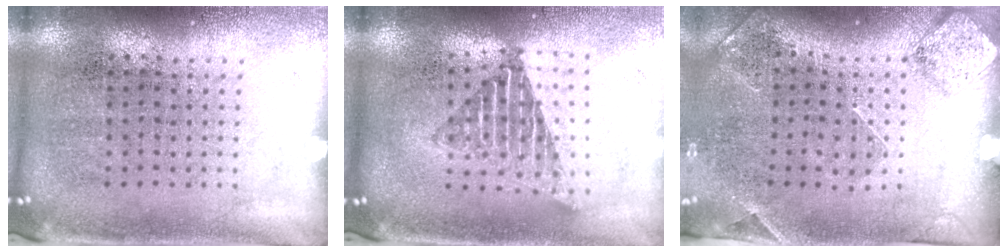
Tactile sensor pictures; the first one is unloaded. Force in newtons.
{"total": 1.7, "press": 1.4, "slide": 1.0}
{"total": 1.5, "press": 1.3, "slide": 0.8}